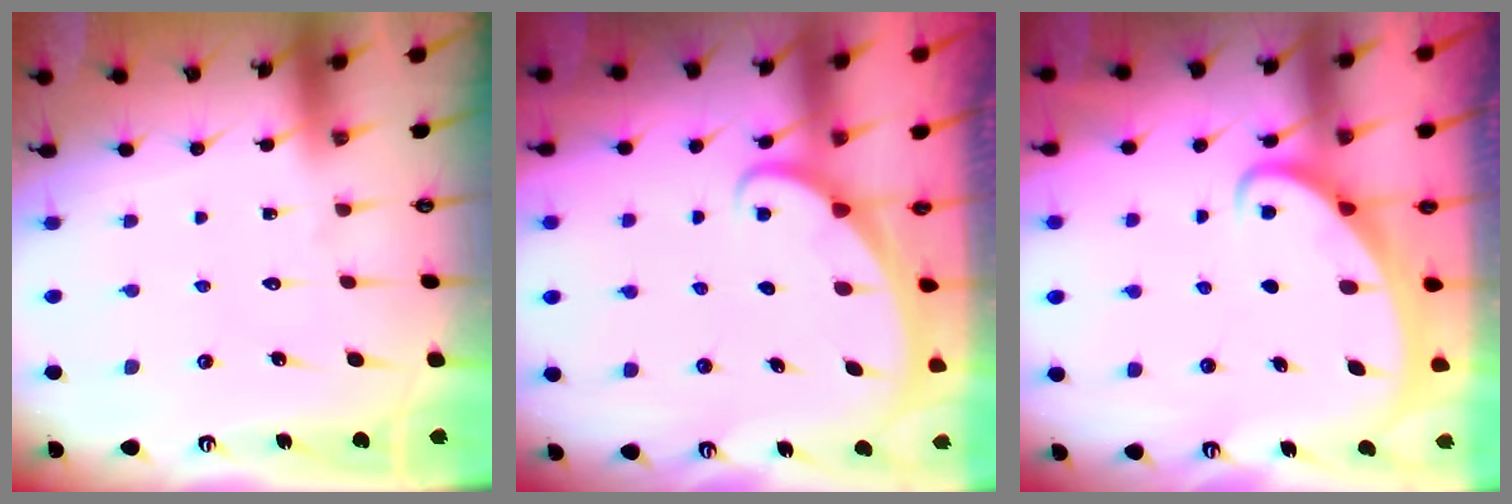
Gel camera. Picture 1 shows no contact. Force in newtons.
{"total": 1.8, "press": 1.8, "slide": 0.1}
{"total": 2.1, "press": 2.1, "slide": 0.3}